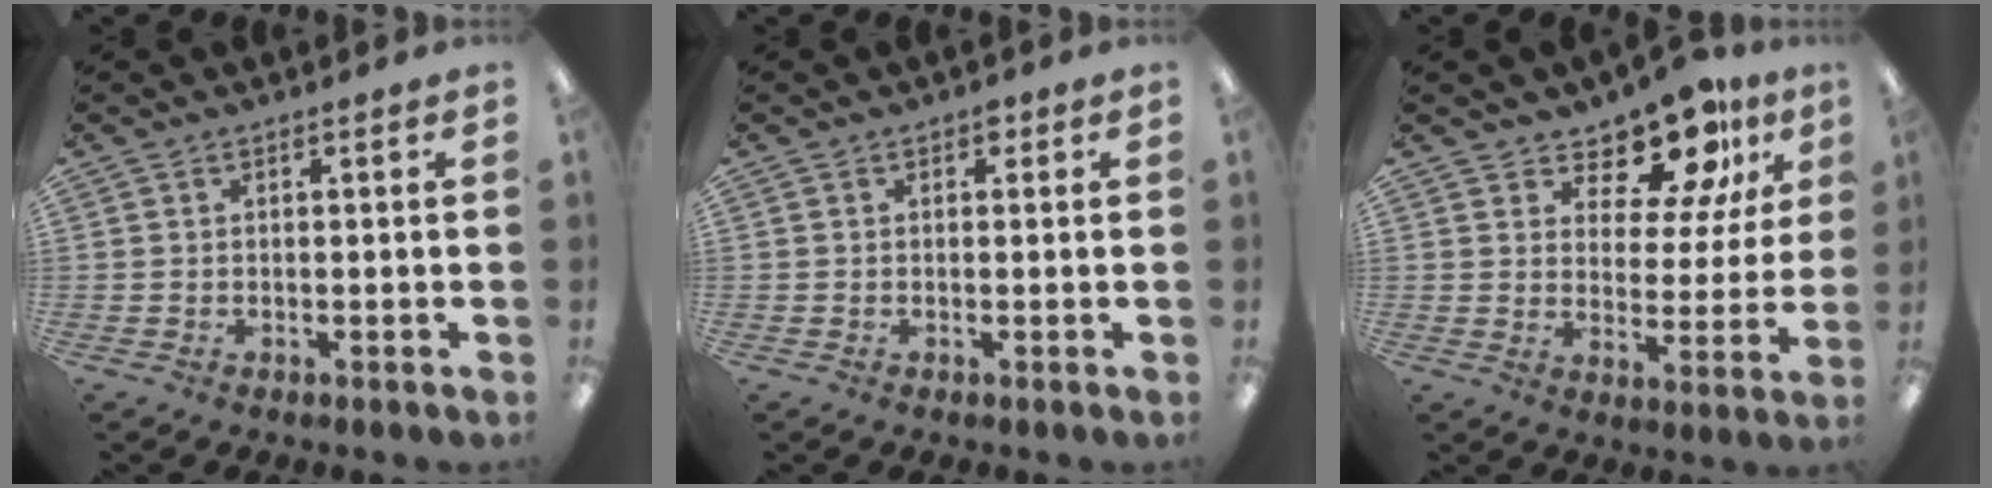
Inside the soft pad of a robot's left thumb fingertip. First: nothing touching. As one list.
[{"total": 1.1, "force": [0.5, 0.8, 0.7], "torque": [-0.005, 0.001, 0.007]}, {"total": 12.2, "force": [10.0, 4.9, 5.0], "torque": [-0.084, -0.071, 0.180]}]